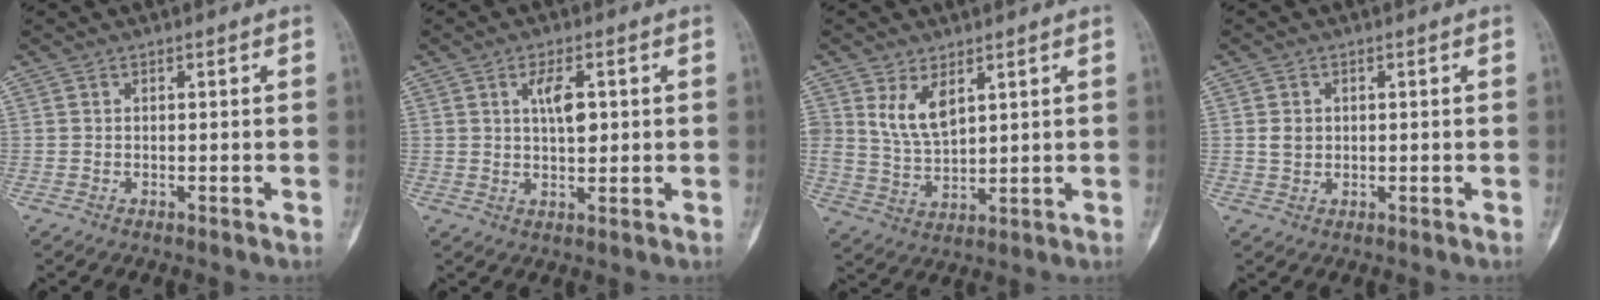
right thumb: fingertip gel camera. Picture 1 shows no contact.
{"total": 5.2, "force": [1.3, 2.2, 4.5], "torque": [-0.069, -0.004, 0.022]}
{"total": 6.8, "force": [3.4, 3.6, 4.6], "torque": [-0.076, -0.024, 0.077]}
{"total": 2.3, "force": [0.4, 1.9, 1.2], "torque": [-0.013, 0.001, 0.009]}